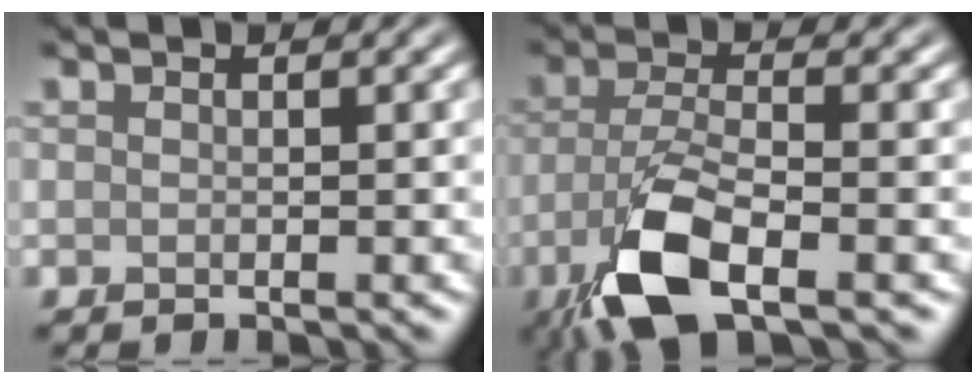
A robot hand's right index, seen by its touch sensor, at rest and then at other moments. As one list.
[{"total": 7.1, "force": [-3.4, 2.4, 5.7], "torque": [-0.124, -0.010, -0.078]}]